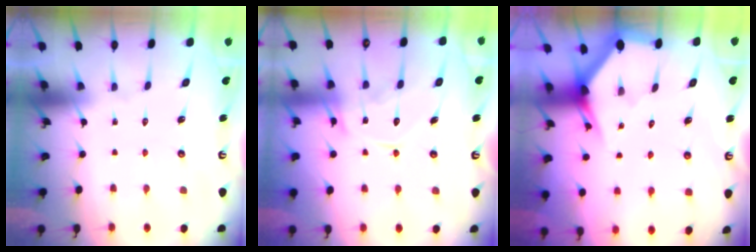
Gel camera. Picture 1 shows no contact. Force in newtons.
{"total": 13.7, "press": 13.6, "slide": 1.1}
{"total": 2.7, "press": 2.7, "slide": 0.2}